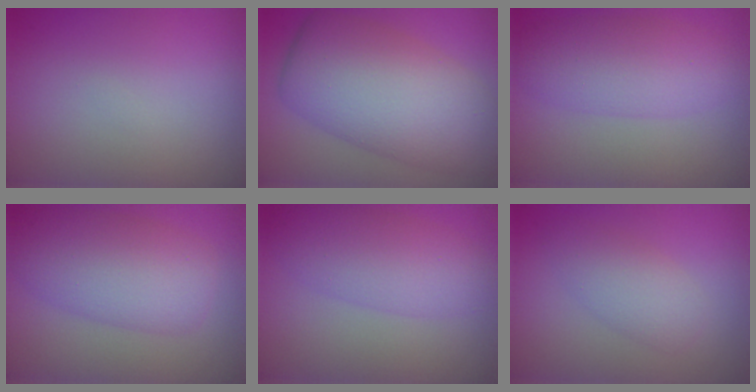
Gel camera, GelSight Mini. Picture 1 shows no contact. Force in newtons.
{"total": 10.3, "press": 10.3, "slide": 0.5}
{"total": 3.4, "press": 3.4, "slide": 0.2}
{"total": 7.0, "press": 7.0, "slide": 0.2}
{"total": 4.7, "press": 4.7, "slide": 0.1}
{"total": 3.0, "press": 3.0, "slide": 0.1}